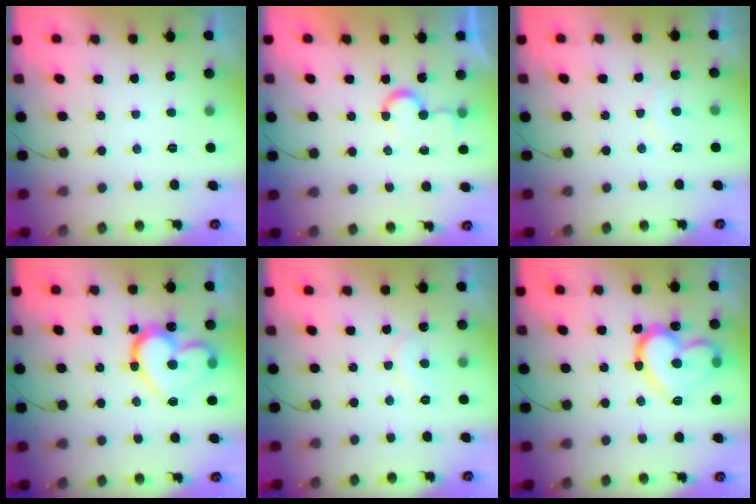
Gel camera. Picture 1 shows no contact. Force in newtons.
{"total": 4.4, "press": 4.3, "slide": 0.5}
{"total": 4.9, "press": 4.8, "slide": 0.3}
{"total": 17.9, "press": 17.9, "slide": 1.4}
{"total": 6.5, "press": 6.5, "slide": 0.5}
{"total": 17.2, "press": 17.2, "slide": 1.0}